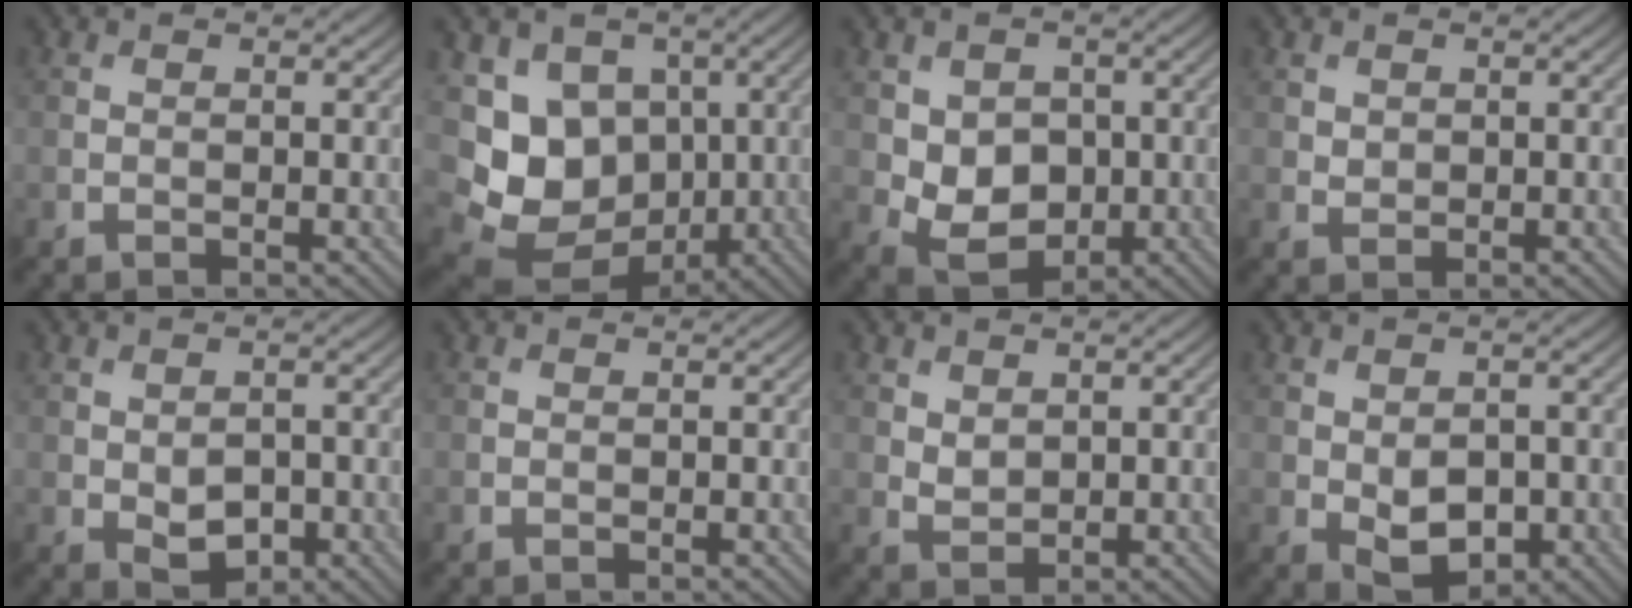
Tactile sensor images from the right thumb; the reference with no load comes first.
{"total": 10.5, "force": [-0.4, 8.7, 5.9], "torque": [-0.124, -0.028, -0.008]}
{"total": 6.1, "force": [-0.1, 4.8, 3.7], "torque": [-0.083, -0.014, -0.001]}
{"total": 1.1, "force": [0.6, 0.9, 0.3], "torque": [-0.010, -0.003, 0.016]}
{"total": 3.7, "force": [-0.9, 2.3, 2.7], "torque": [-0.049, -0.010, -0.010]}
{"total": 0.0}
{"total": 1.8, "force": [1.2, 1.1, 0.9], "torque": [-0.023, -0.004, 0.028]}
{"total": 4.8, "force": [-1.0, 3.0, 3.6], "torque": [-0.066, -0.011, -0.011]}